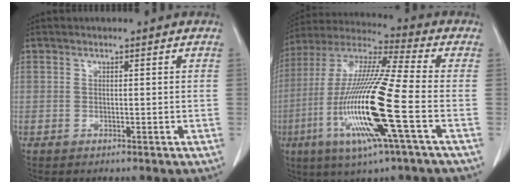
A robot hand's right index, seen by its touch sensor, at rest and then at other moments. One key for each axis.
{"total": 19.7, "fx": -5.6, "fy": 0.3, "fz": 18.9, "tx": -0.401, "ty": -0.023, "tz": -0.116}